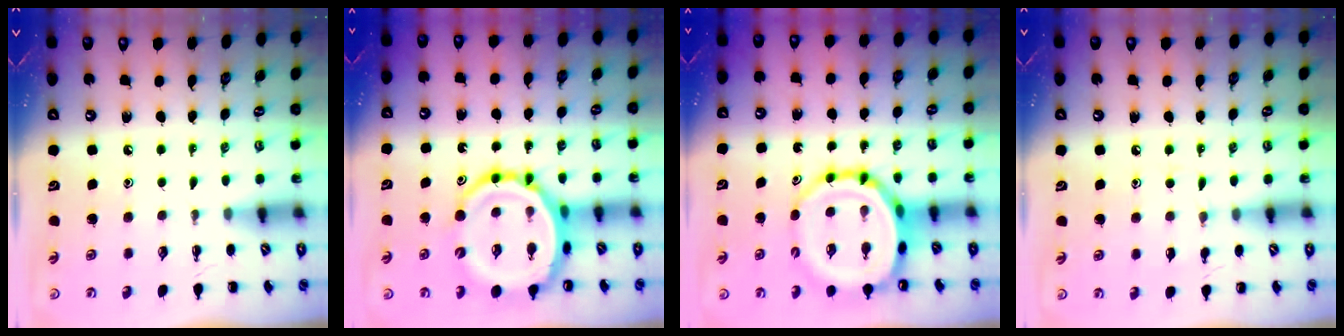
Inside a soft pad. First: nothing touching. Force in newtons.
{"total": 15.9, "press": 15.4, "slide": 3.9}
{"total": 14.1, "press": 13.5, "slide": 4.1}
{"total": 5.5, "press": 5.3, "slide": 1.6}